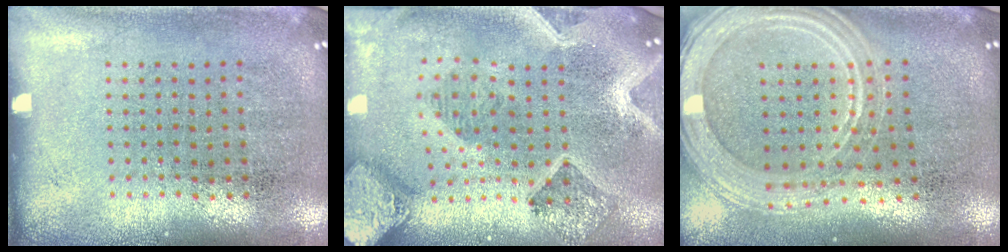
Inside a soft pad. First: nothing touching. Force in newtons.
{"total": 3.0, "press": 2.6, "slide": 1.6}
{"total": 2.3, "press": 2.0, "slide": 1.1}